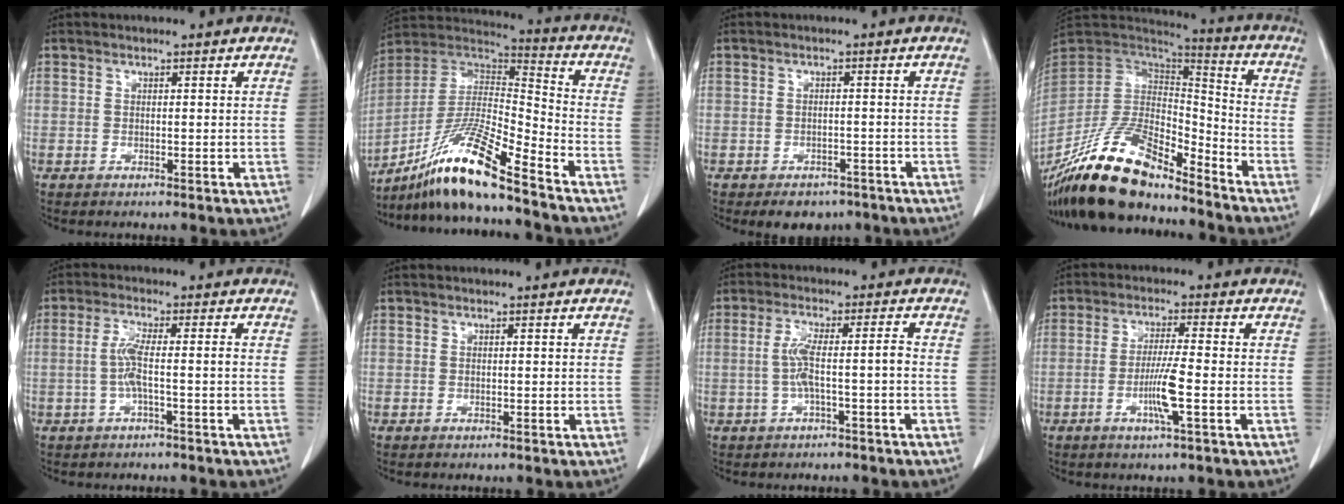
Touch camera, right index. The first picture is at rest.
{"total": 15.8, "force": [-11.8, 0.0, 10.5], "torque": [-0.201, 0.003, -0.219]}
{"total": 4.5, "force": [-3.4, 2.7, 1.3], "torque": [-0.008, 0.006, -0.042]}
{"total": 20.3, "force": [-16.2, 6.0, 10.7], "torque": [-0.221, 0.001, -0.301]}
{"total": 4.0, "force": [-0.9, -0.1, 3.9], "torque": [-0.083, 0.007, -0.017]}
{"total": 0.0}
{"total": 5.2, "force": [-1.1, 0.2, 5.1], "torque": [-0.106, 0.019, -0.016]}
{"total": 5.9, "force": [-1.8, -0.3, 5.6], "torque": [-0.107, -0.009, -0.035]}